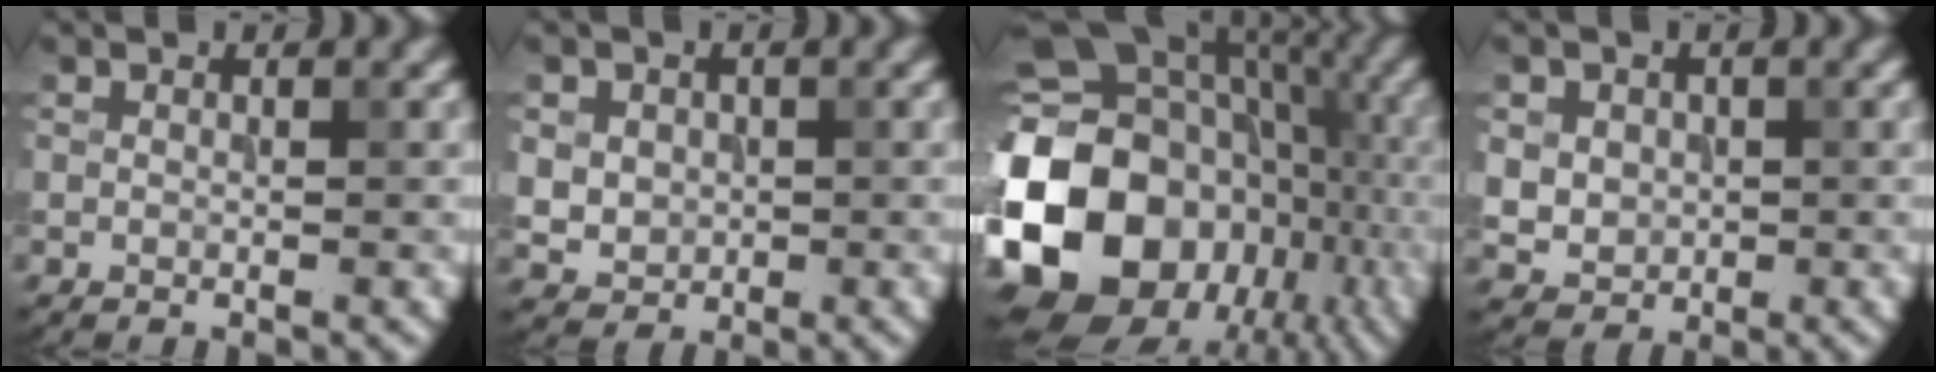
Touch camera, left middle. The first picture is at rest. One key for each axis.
{"total": 3.5, "fx": 0.6, "fy": 3.1, "fz": 1.5, "tx": -0.035, "ty": 0.003, "tz": 0.012}
{"total": 20.3, "fx": -4.9, "fy": 16.5, "fz": 10.8, "tx": -0.222, "ty": 0.005, "tz": -0.086}
{"total": 3.8, "fx": 0.7, "fy": 3.4, "fz": 1.6, "tx": -0.040, "ty": 0.004, "tz": 0.014}